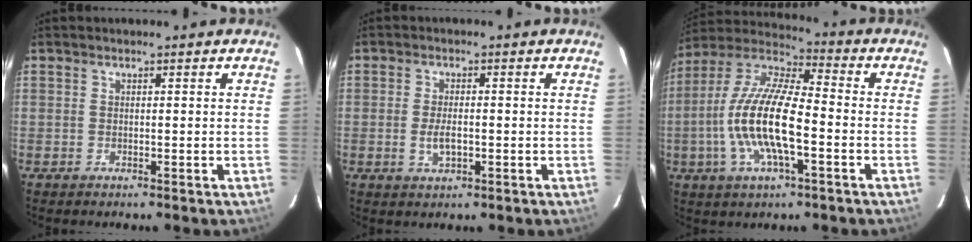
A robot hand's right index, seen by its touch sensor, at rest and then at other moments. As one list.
[{"total": 3.6, "force": [-0.8, 1.5, 3.1], "torque": [-0.061, -0.005, -0.013]}, {"total": 16.9, "force": [-3.8, 5.1, 15.7], "torque": [-0.312, -0.003, -0.082]}]